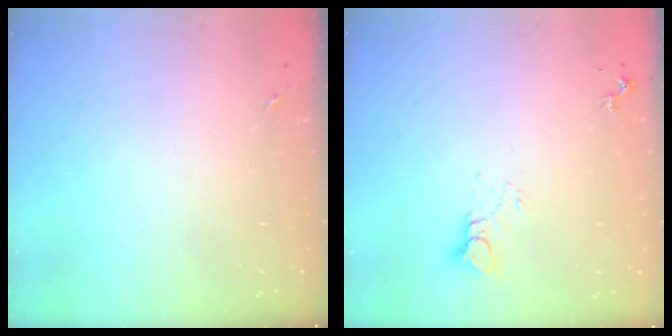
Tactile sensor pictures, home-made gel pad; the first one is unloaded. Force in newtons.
{"total": 4.4, "press": 4.4, "slide": 0.3}